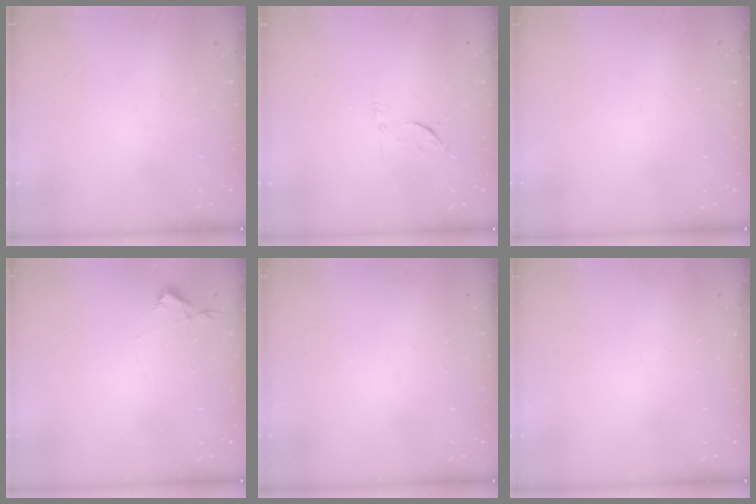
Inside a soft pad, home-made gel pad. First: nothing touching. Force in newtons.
{"total": 5.5, "press": 5.4, "slide": 1.2}
{"total": 0.0}
{"total": 2.9, "press": 2.9, "slide": 0.5}
{"total": 1.5, "press": 1.5, "slide": 0.1}
{"total": 0.0}